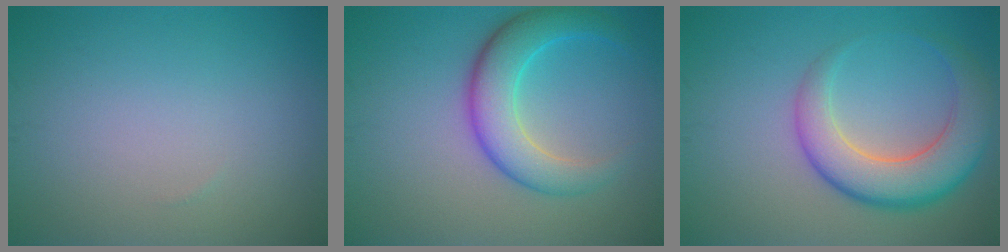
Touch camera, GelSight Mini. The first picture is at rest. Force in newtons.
{"total": 5.6, "press": 5.6, "slide": 0.3}
{"total": 6.5, "press": 6.5, "slide": 0.2}